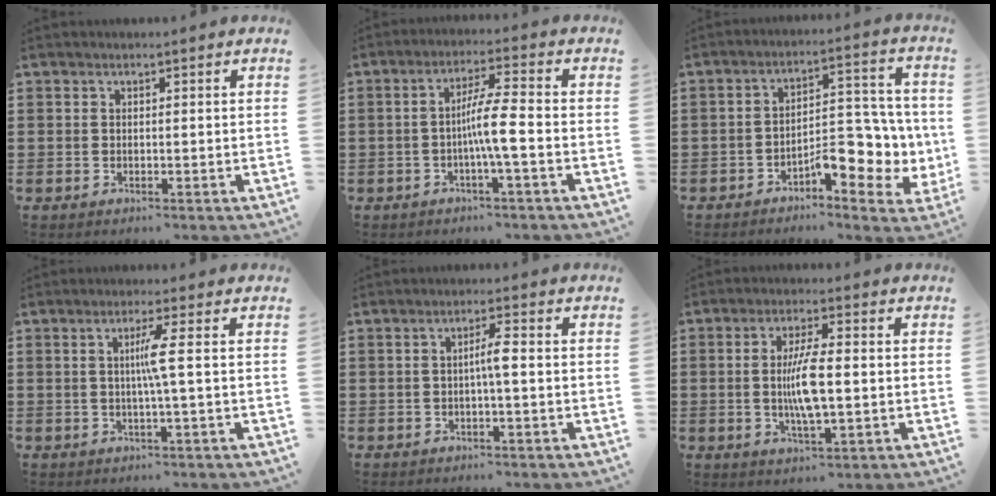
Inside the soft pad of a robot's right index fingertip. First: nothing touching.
{"total": 6.0, "force": [-1.4, 0.0, 5.8], "torque": [-0.102, 0.001, -0.031]}
{"total": 8.3, "force": [-3.1, 4.1, 6.5], "torque": [-0.075, -0.001, -0.056]}
{"total": 3.7, "force": [0.1, -0.8, 3.6], "torque": [-0.068, -0.009, -0.005]}
{"total": 3.1, "force": [-0.3, 0.1, 3.0], "torque": [-0.058, 0.000, -0.009]}
{"total": 6.7, "force": [-0.3, 1.5, 6.6], "torque": [-0.136, -0.005, -0.013]}